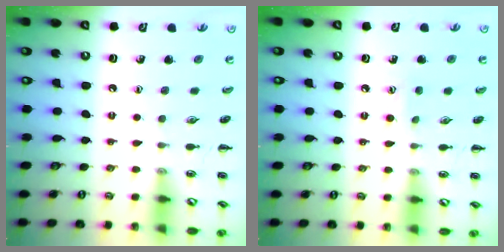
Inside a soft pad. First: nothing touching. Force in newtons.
{"total": 2.0, "press": 1.9, "slide": 0.6}